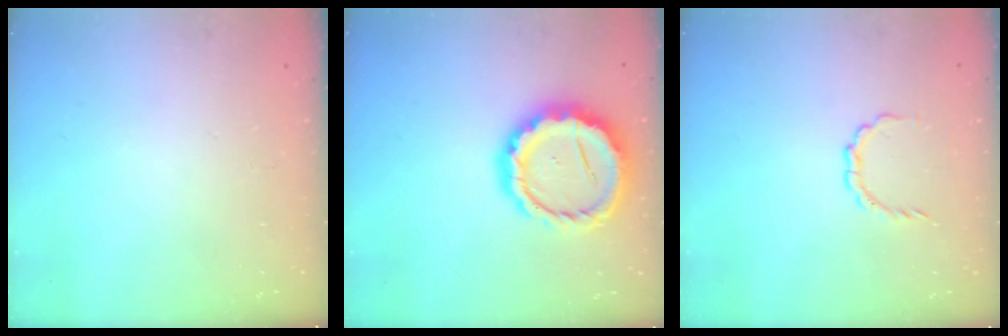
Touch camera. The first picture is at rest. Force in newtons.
{"total": 15.9, "press": 15.7, "slide": 2.6}
{"total": 3.6, "press": 3.6, "slide": 0.3}